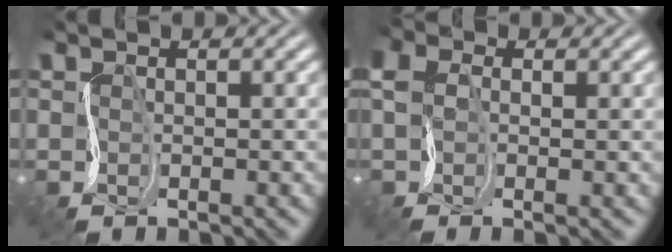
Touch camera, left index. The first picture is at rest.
{"total": 3.3, "force": [0.5, 2.2, 2.3], "torque": [-0.041, 0.022, -0.003]}